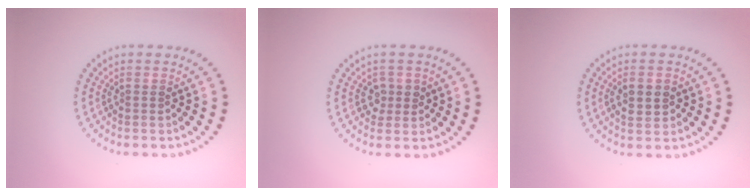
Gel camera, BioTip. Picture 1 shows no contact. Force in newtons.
{"total": 1.6, "press": 1.4, "slide": 0.6}
{"total": 1.9, "press": 1.9, "slide": 0.3}